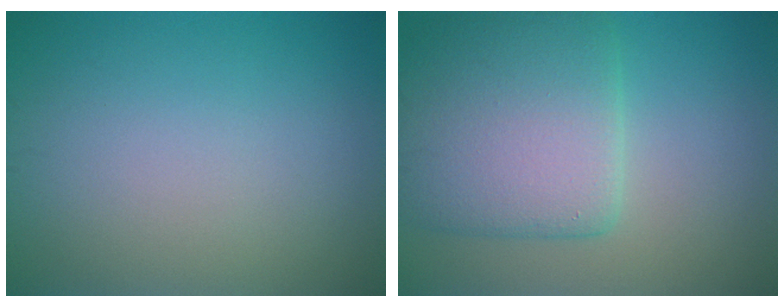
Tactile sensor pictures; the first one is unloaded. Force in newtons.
{"total": 8.1, "press": 8.1, "slide": 0.4}